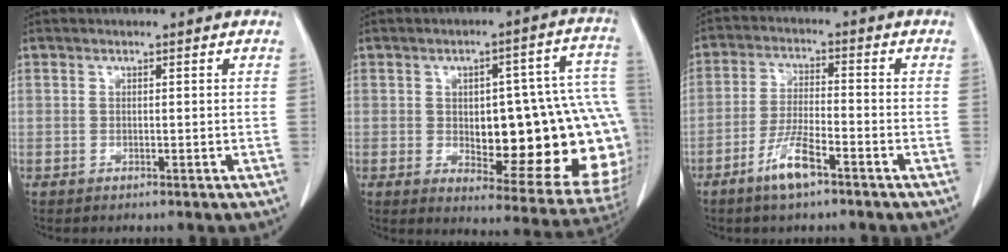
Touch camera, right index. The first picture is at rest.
{"total": 24.9, "force": [-1.8, 7.4, 23.7], "torque": [-0.222, 0.035, 0.006]}
{"total": 6.6, "force": [-4.1, 1.0, 5.1], "torque": [-0.104, -0.006, -0.076]}